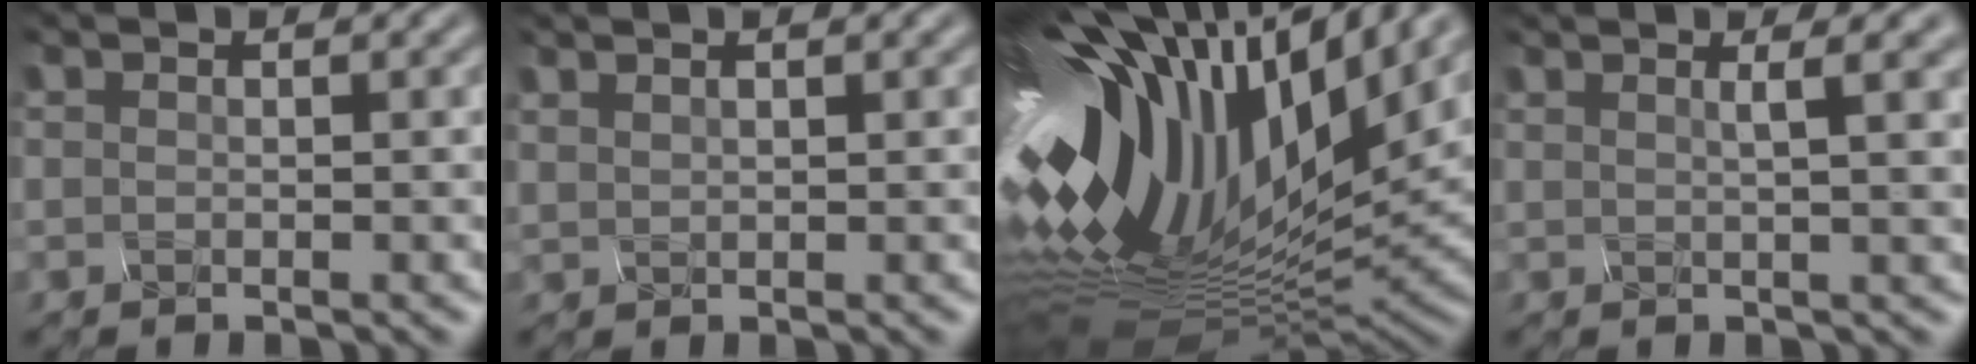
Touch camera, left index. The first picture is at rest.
{"total": 0.8, "force": [0.6, 0.2, 0.5], "torque": [-0.011, 0.004, 0.015]}
{"total": 16.4, "force": [3.6, 7.5, 14.1], "torque": [-0.290, 0.011, 0.065]}
{"total": 3.2, "force": [1.7, 0.6, 2.6], "torque": [-0.033, 0.020, 0.014]}